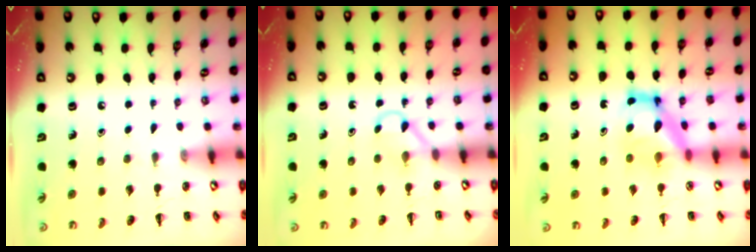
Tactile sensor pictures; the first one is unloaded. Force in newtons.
{"total": 2.9, "press": 2.8, "slide": 0.9}
{"total": 6.2, "press": 6.2, "slide": 0.3}